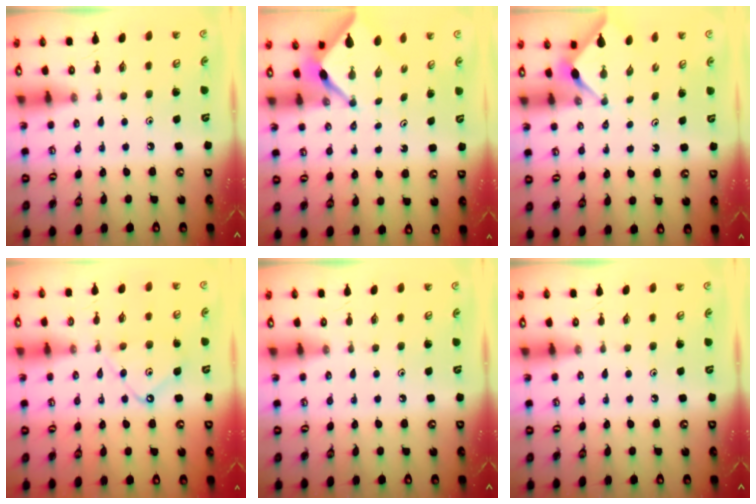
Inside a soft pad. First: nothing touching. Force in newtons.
{"total": 2.9, "press": 2.9, "slide": 0.4}
{"total": 2.8, "press": 2.8, "slide": 0.4}
{"total": 9.8, "press": 9.8, "slide": 1.0}
{"total": 0.0}
{"total": 0.0}